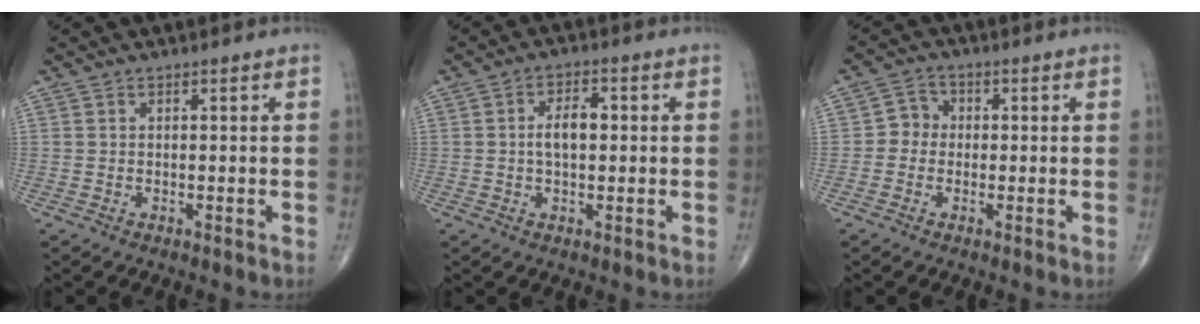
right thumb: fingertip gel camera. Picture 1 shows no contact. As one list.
[{"total": 5.1, "force": [0.3, 2.7, 4.3], "torque": [-0.076, 0.010, 0.001]}, {"total": 3.6, "force": [-0.5, 3.3, 1.3], "torque": [0.000, 0.010, -0.021]}]